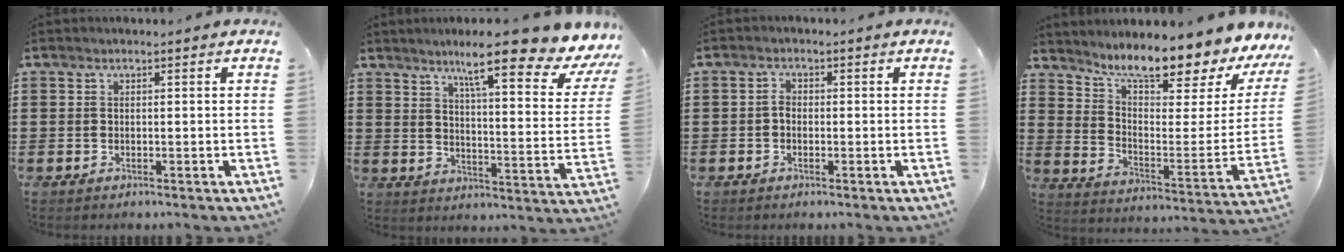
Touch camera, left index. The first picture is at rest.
{"total": 12.5, "force": [9.0, 0.5, 8.6], "torque": [-0.146, -0.053, 0.133]}
{"total": 1.5, "force": [-0.3, 0.9, 1.1], "torque": [-0.022, 0.005, -0.007]}
{"total": 9.8, "force": [8.5, 1.0, 4.9], "torque": [-0.100, -0.075, 0.137]}